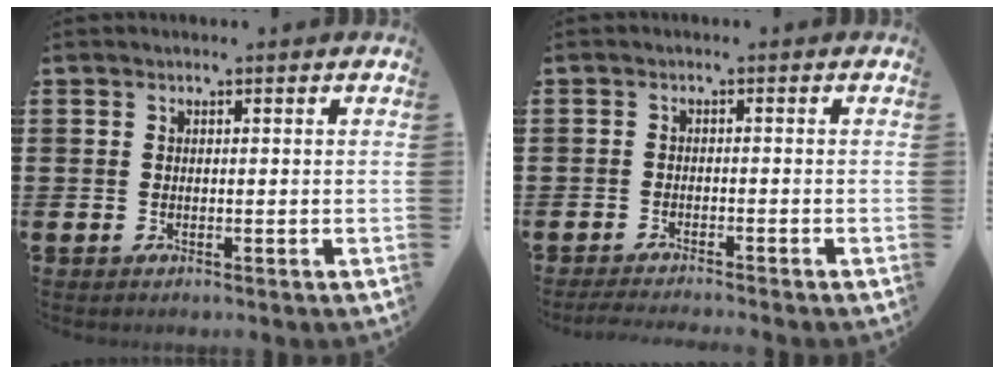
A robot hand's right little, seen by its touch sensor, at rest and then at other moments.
{"total": 1.5, "force": [-1.4, -0.1, 0.5], "torque": [-0.007, 0.002, -0.028]}